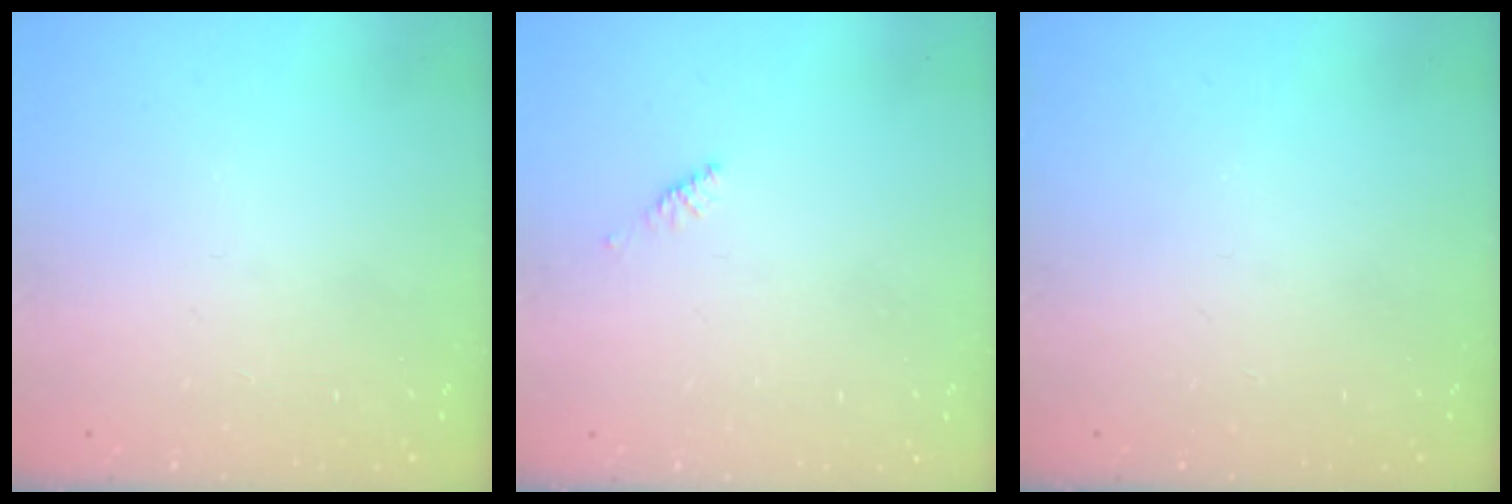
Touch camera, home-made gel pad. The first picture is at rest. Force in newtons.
{"total": 2.4, "press": 2.3, "slide": 0.7}
{"total": 0.0}